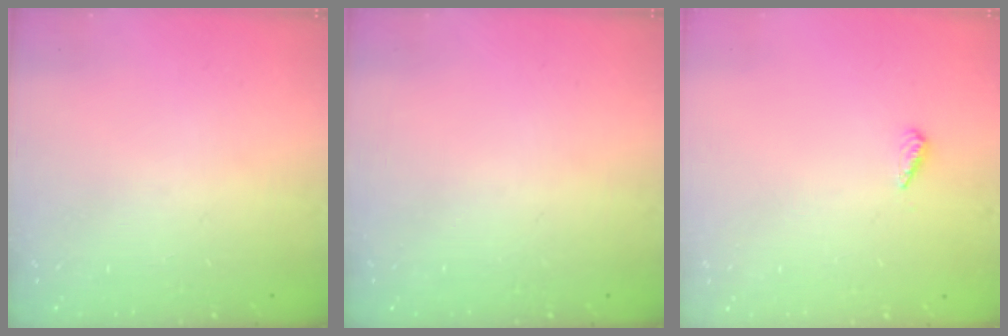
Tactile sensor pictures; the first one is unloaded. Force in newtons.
{"total": 0.0}
{"total": 3.6, "press": 3.4, "slide": 1.2}